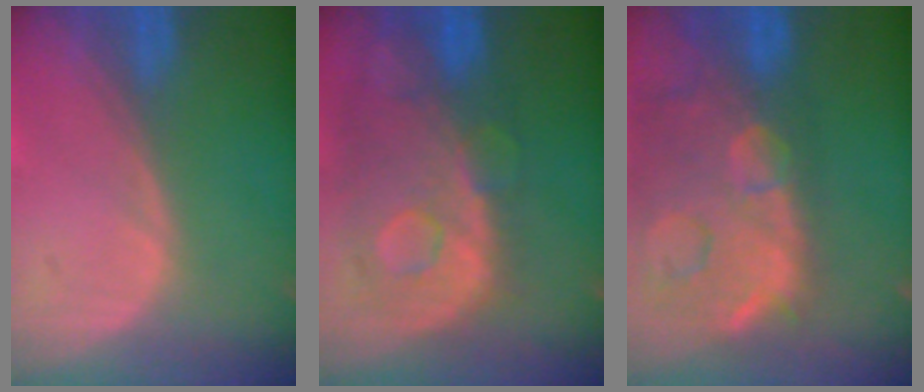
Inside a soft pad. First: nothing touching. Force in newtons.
{"total": 11.2, "press": 9.7, "slide": 5.6}
{"total": 14.9, "press": 12.0, "slide": 8.9}